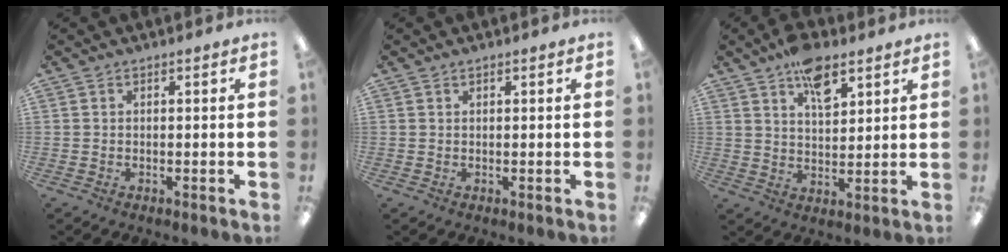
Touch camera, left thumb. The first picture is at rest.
{"total": 0.5, "force": [0.5, 0.2, 0.2], "torque": [-0.004, 0.003, 0.008]}
{"total": 9.6, "force": [5.8, 4.8, 5.9], "torque": [-0.089, -0.026, 0.102]}